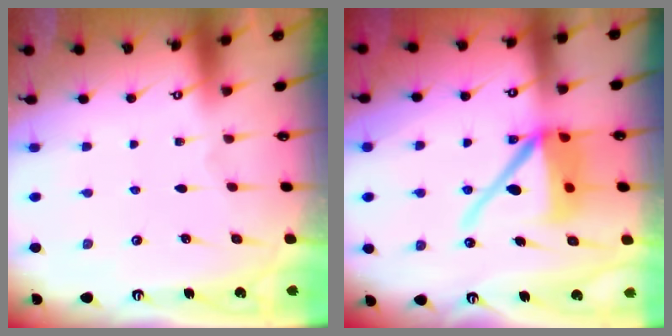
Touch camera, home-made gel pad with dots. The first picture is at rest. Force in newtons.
{"total": 13.7, "press": 13.6, "slide": 1.7}